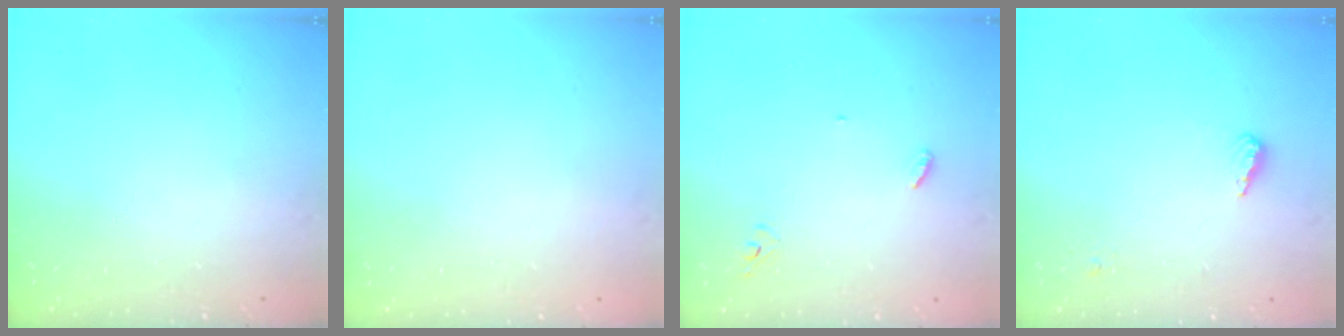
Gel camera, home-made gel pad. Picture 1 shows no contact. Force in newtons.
{"total": 0.9, "press": 0.9, "slide": 0.0}
{"total": 3.5, "press": 3.5, "slide": 0.3}
{"total": 5.0, "press": 4.9, "slide": 1.1}